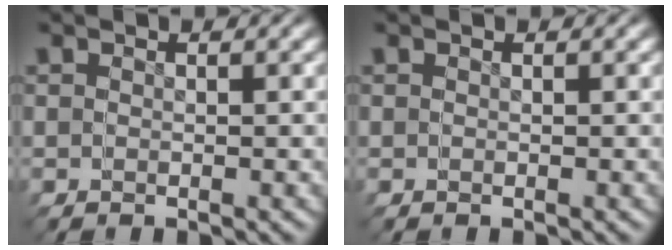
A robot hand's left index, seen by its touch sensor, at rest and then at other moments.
{"total": 0.0}